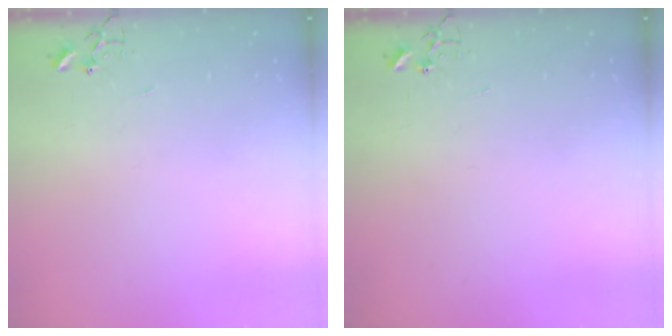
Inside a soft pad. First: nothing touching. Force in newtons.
{"total": 0.0}